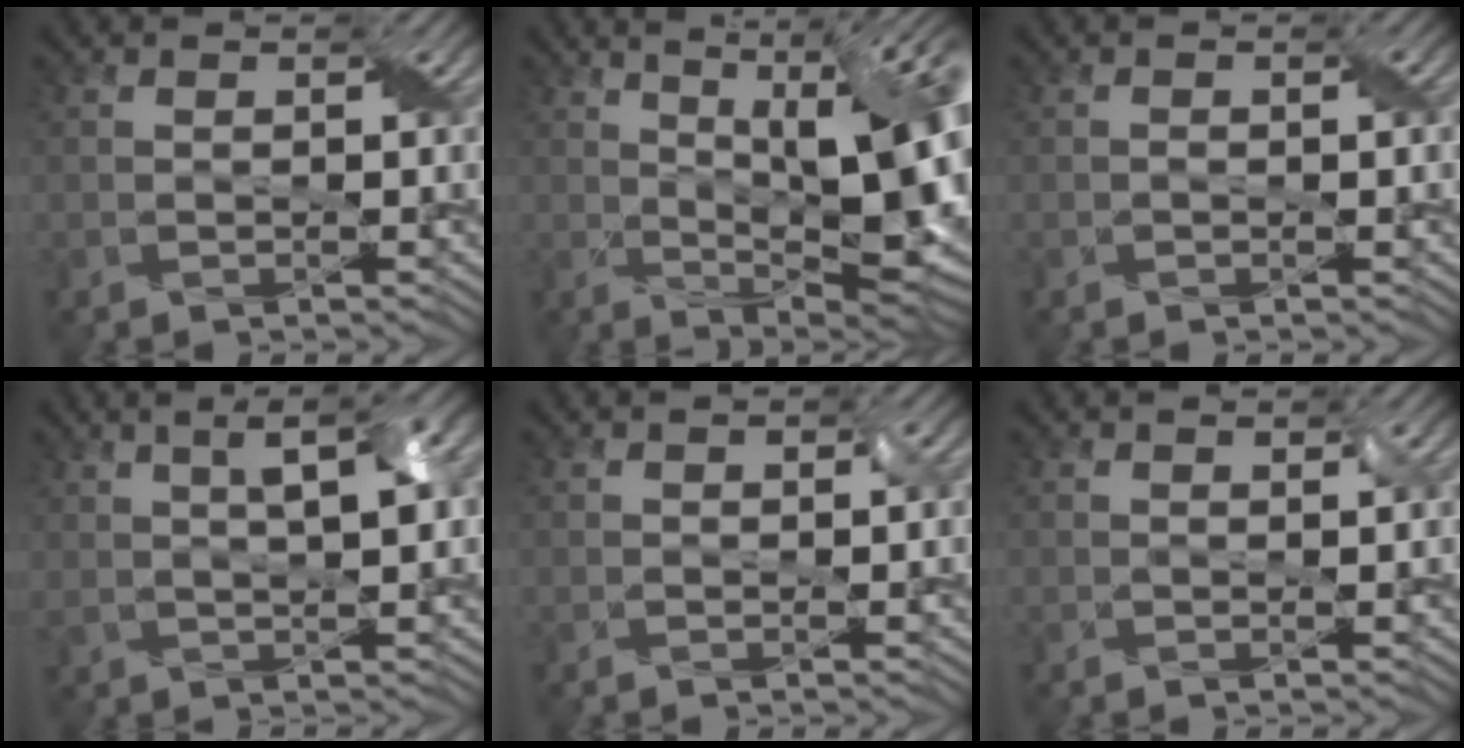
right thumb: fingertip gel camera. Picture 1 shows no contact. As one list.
[{"total": 19.6, "force": [4.1, 7.0, 17.9], "torque": [-0.251, 0.039, 0.077]}, {"total": 1.2, "force": [-0.1, 0.7, 1.0], "torque": [-0.016, 0.000, 0.000]}, {"total": 7.2, "force": [2.3, 2.1, 6.4], "torque": [-0.104, 0.019, 0.032]}, {"total": 1.5, "force": [0.3, 0.9, 1.2], "torque": [-0.020, -0.001, 0.007]}, {"total": 1.3, "force": [0.5, 0.7, 1.0], "torque": [-0.019, -0.001, 0.012]}]